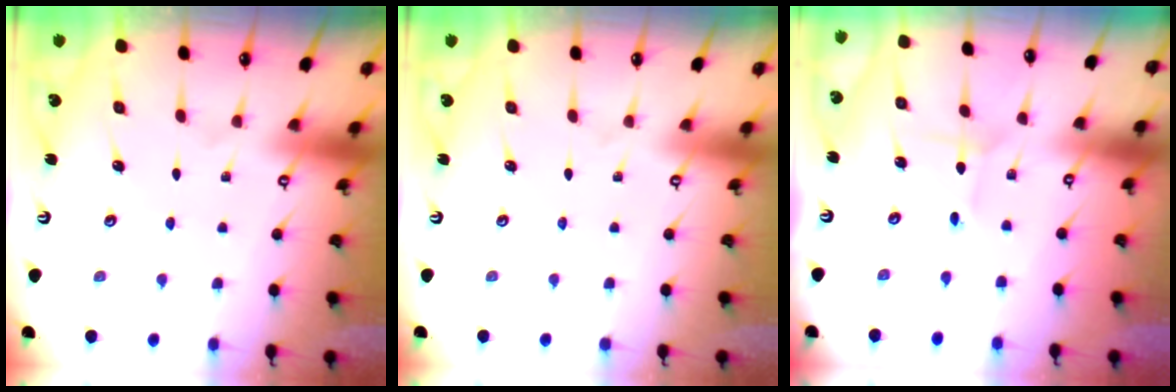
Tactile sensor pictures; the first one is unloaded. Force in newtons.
{"total": 0.0}
{"total": 0.7, "press": 0.7, "slide": 0.0}